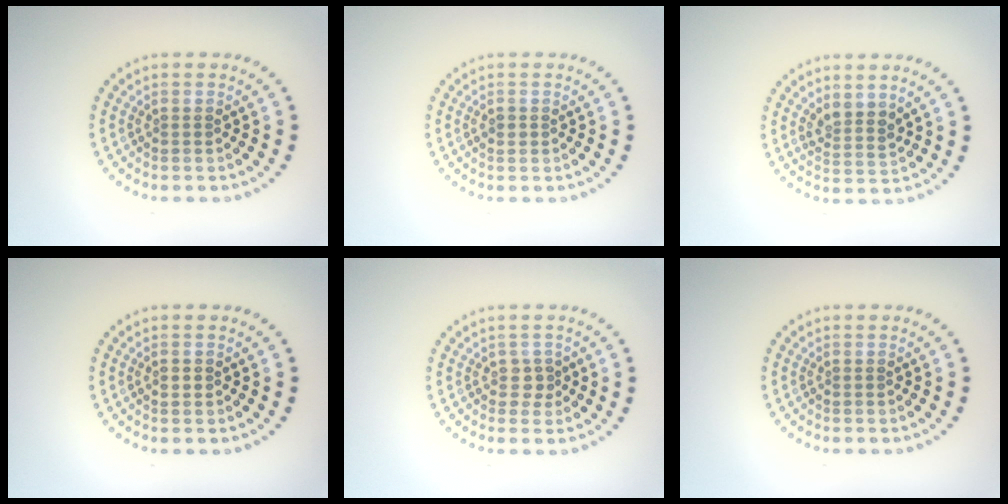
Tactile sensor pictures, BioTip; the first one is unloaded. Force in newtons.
{"total": 1.0, "press": 1.0, "slide": 0.1}
{"total": 2.2, "press": 1.8, "slide": 1.3}
{"total": 1.1, "press": 1.0, "slide": 0.2}
{"total": 1.2, "press": 1.0, "slide": 0.5}
{"total": 0.0}